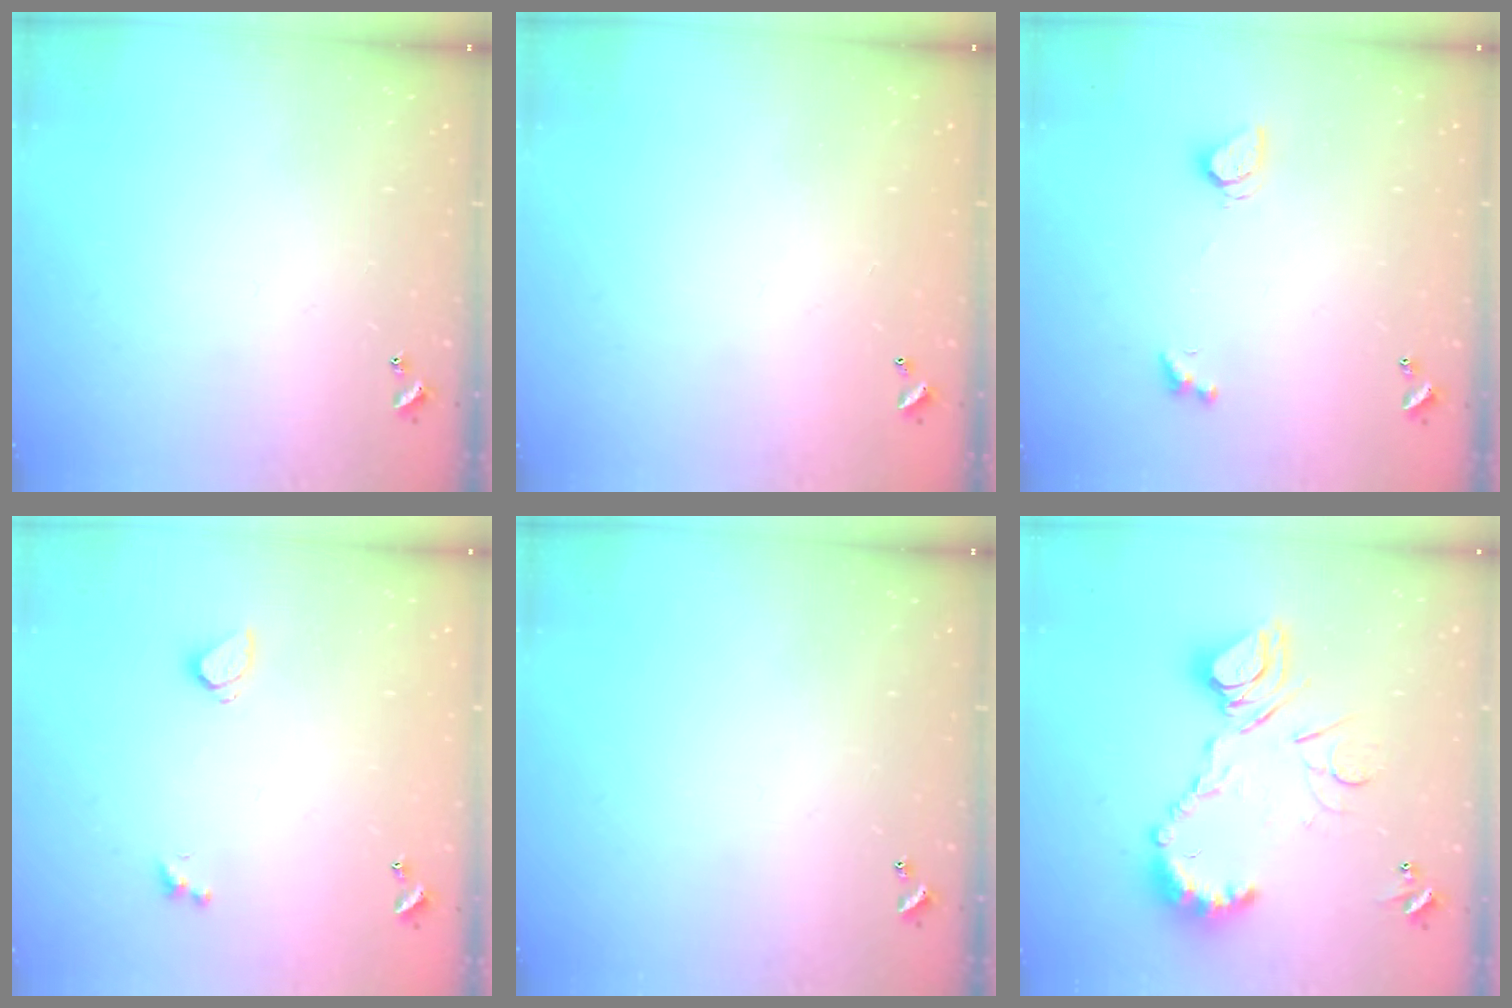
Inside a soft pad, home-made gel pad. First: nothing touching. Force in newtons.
{"total": 2.8, "press": 2.8, "slide": 0.1}
{"total": 2.0, "press": 2.0, "slide": 0.3}
{"total": 0.8, "press": 0.6, "slide": 0.4}
{"total": 0.0}
{"total": 16.1, "press": 16.0, "slide": 1.8}